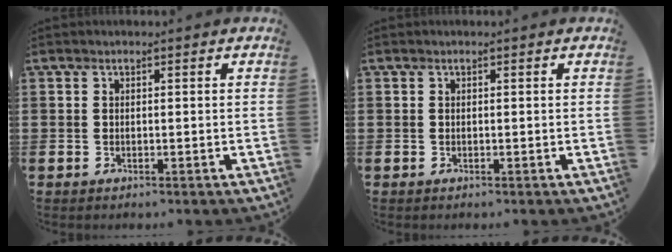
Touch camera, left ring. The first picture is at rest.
{"total": 0.0}